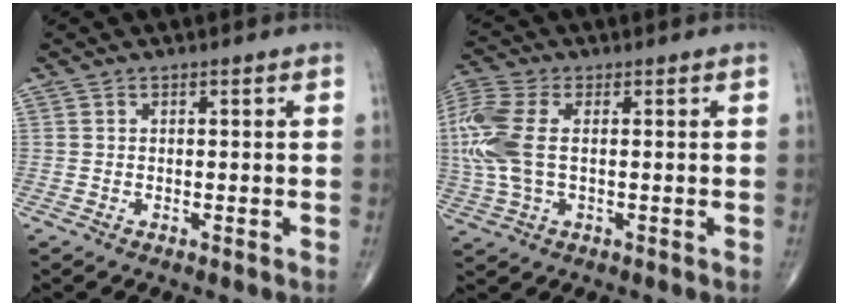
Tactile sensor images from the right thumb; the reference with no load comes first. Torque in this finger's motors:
{"motor_torque": [0.14, 0.19, 0.64, 0.30, 0.15]}